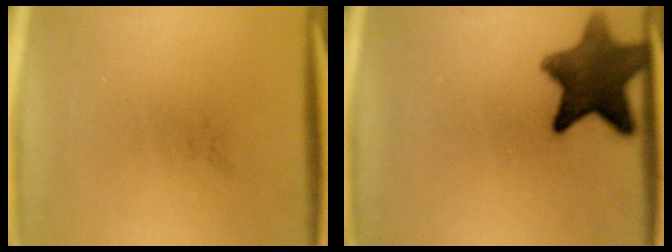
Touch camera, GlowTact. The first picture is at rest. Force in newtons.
{"total": 10.7}